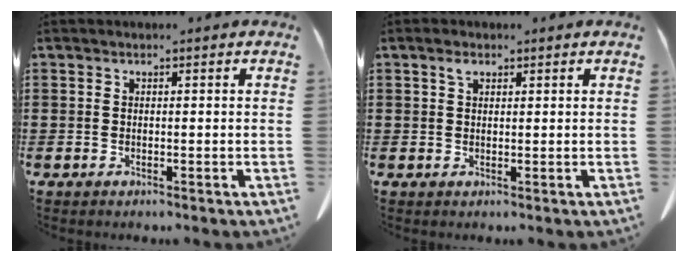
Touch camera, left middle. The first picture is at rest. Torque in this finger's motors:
{"motor_torque": [0.32, -0.17, 0.02, 0.01]}